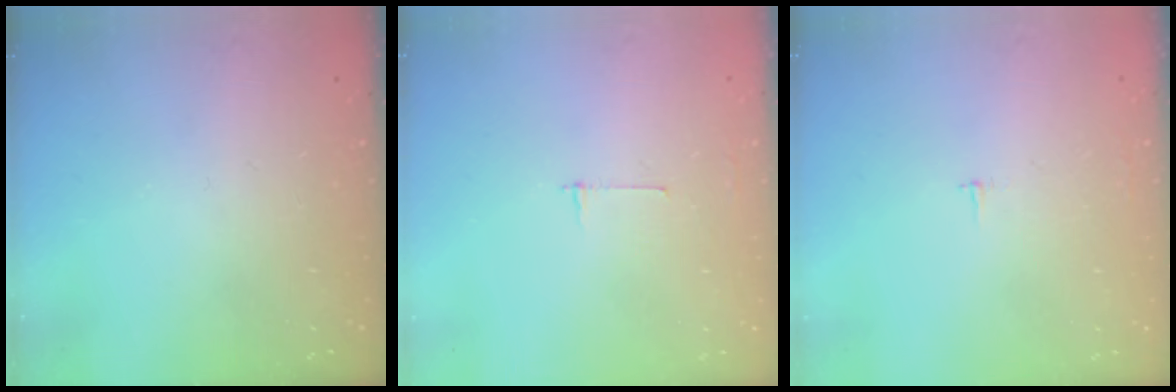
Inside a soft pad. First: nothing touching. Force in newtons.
{"total": 2.7, "press": 2.7, "slide": 0.3}
{"total": 1.8, "press": 1.8, "slide": 0.1}